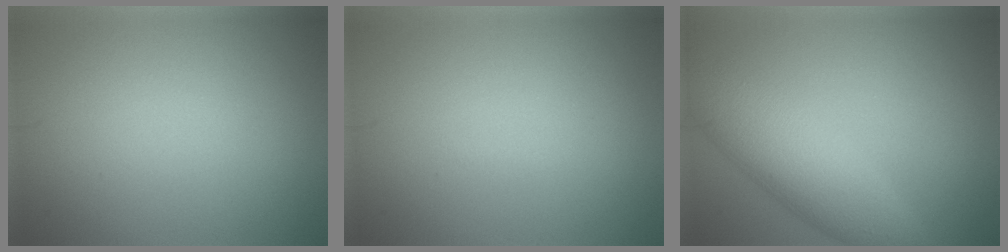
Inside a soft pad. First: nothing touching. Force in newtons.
{"total": 0.0}
{"total": 6.3, "press": 6.3, "slide": 0.1}